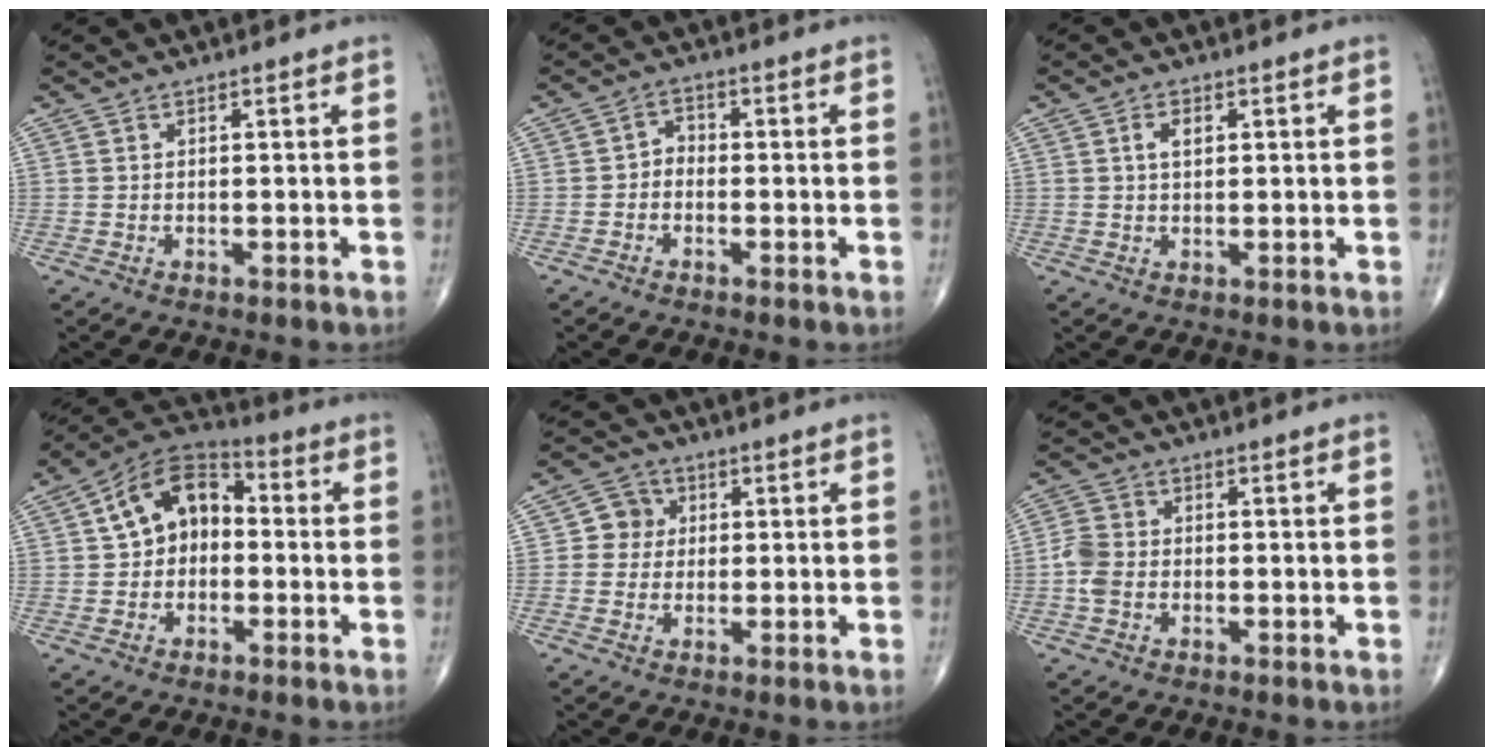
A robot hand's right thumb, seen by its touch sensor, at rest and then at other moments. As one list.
[{"total": 2.3, "force": [-0.9, 1.8, 1.2], "torque": [0.000, 0.013, -0.028]}, {"total": 2.6, "force": [0.8, 1.5, 1.9], "torque": [-0.028, 0.001, 0.012]}, {"total": 11.5, "force": [0.6, 8.1, 8.2], "torque": [-0.104, 0.036, -0.010]}, {"total": 4.6, "force": [0.5, 4.4, 1.3], "torque": [0.009, 0.008, 0.001]}, {"total": 4.0, "force": [-1.0, 3.0, 2.5], "torque": [-0.058, 0.010, -0.025]}]